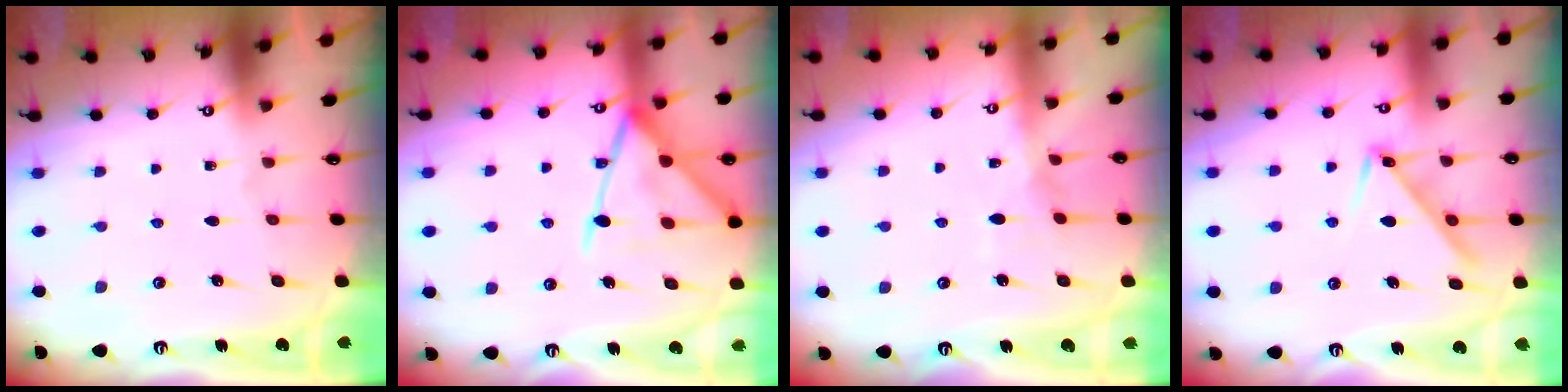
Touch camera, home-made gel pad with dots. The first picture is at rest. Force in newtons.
{"total": 16.9, "press": 16.8, "slide": 1.4}
{"total": 7.1, "press": 7.1, "slide": 0.8}
{"total": 9.7, "press": 9.7, "slide": 0.1}